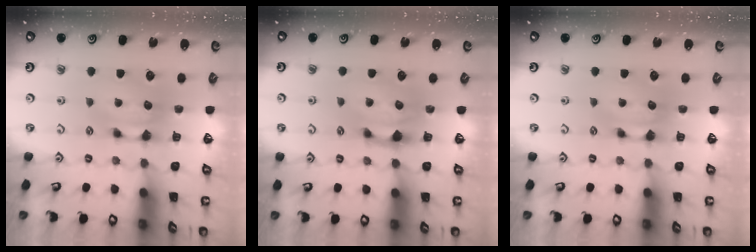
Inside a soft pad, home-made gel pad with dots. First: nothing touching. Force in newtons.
{"total": 1.2, "press": 0.0, "slide": 1.2}
{"total": 0.0}